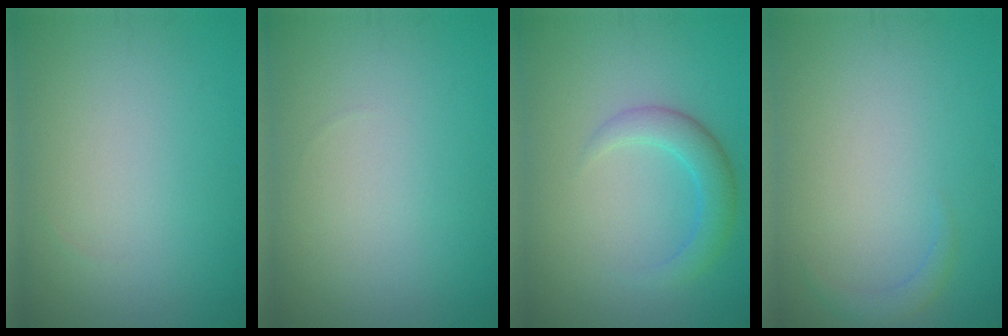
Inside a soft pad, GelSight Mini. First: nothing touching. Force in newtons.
{"total": 0.0}
{"total": 3.0, "press": 3.0, "slide": 0.1}
{"total": 1.1, "press": 1.1, "slide": 0.1}